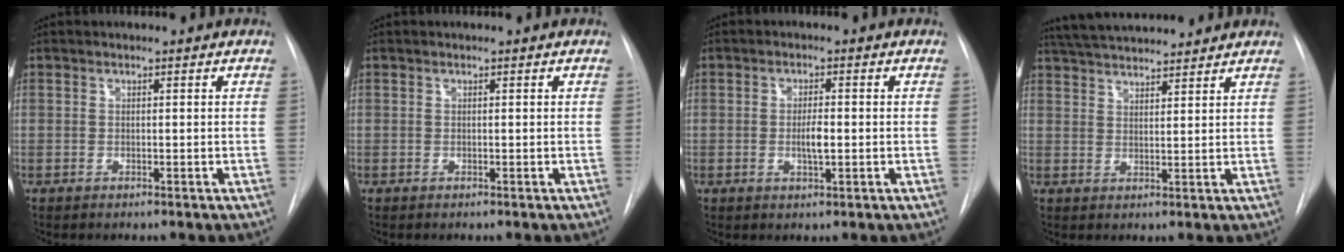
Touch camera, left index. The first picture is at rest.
{"total": 0.0}
{"total": 2.9, "force": [-0.4, 0.7, 2.8], "torque": [-0.051, 0.000, -0.005]}
{"total": 12.4, "force": [11.4, 1.7, 4.5], "torque": [-0.081, 0.034, 0.177]}